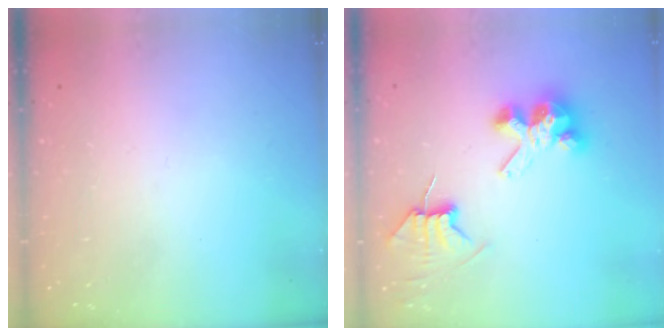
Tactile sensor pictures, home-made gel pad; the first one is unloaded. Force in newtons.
{"total": 7.6, "press": 7.6, "slide": 0.8}